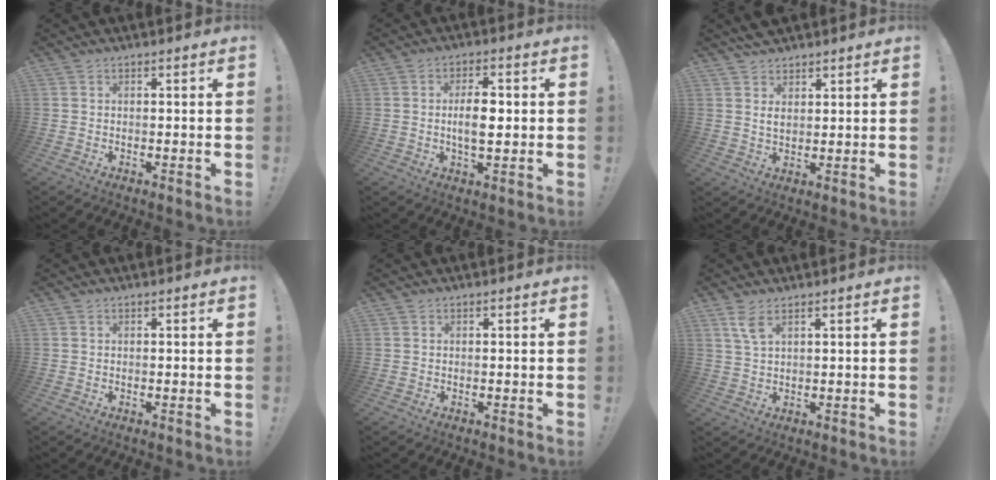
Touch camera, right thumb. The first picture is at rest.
{"total": 7.3, "force": [-0.1, 3.3, 6.6], "torque": [-0.111, -0.002, -0.010]}
{"total": 4.5, "force": [3.2, 2.6, 1.9], "torque": [-0.028, -0.016, 0.058]}
{"total": 0.0}
{"total": 0.0}
{"total": 4.7, "force": [2.6, 1.4, 3.6], "torque": [-0.067, -0.007, 0.046]}